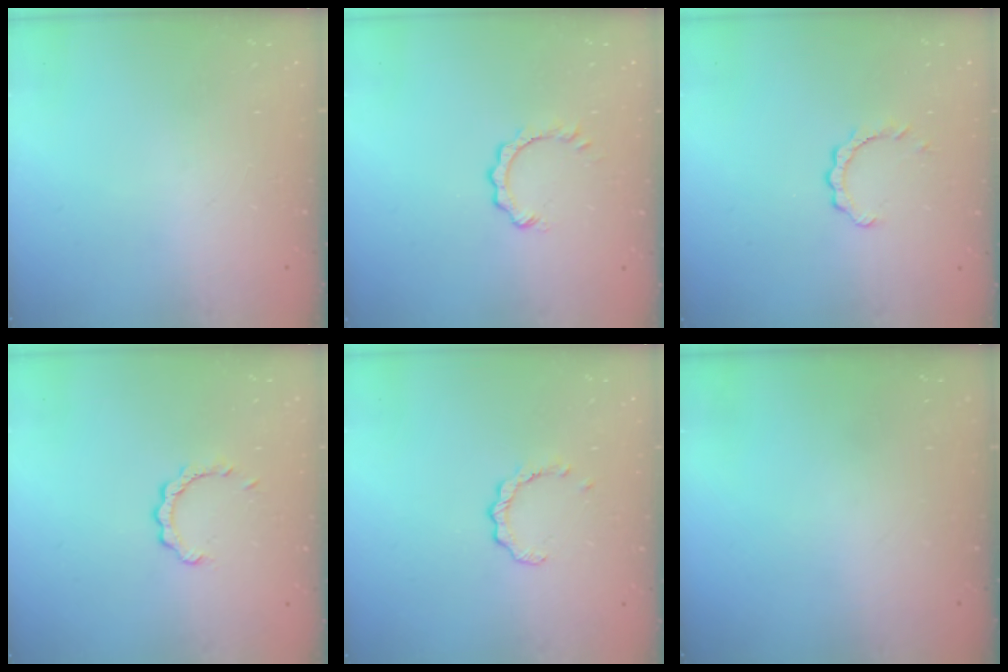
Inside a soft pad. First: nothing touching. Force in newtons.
{"total": 1.3, "press": 1.2, "slide": 0.2}
{"total": 2.9, "press": 2.9, "slide": 0.3}
{"total": 2.4, "press": 2.4, "slide": 0.2}
{"total": 1.8, "press": 1.8, "slide": 0.3}
{"total": 0.0}